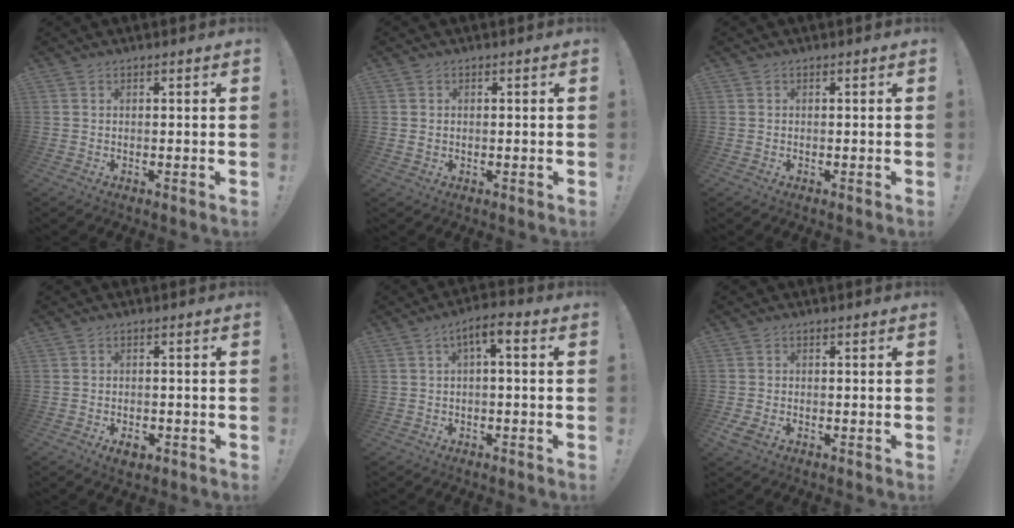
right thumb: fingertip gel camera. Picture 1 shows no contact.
{"total": 1.3, "force": [0.6, 1.1, 0.0], "torque": [-0.002, 0.006, 0.010]}
{"total": 0.0}
{"total": 3.3, "force": [-1.8, 1.8, 2.1], "torque": [-0.019, 0.009, -0.030]}
{"total": 5.1, "force": [0.2, 1.4, 4.9], "torque": [-0.088, 0.006, 0.001]}
{"total": 2.6, "force": [-0.9, 1.5, 1.8], "torque": [-0.039, -0.002, -0.017]}